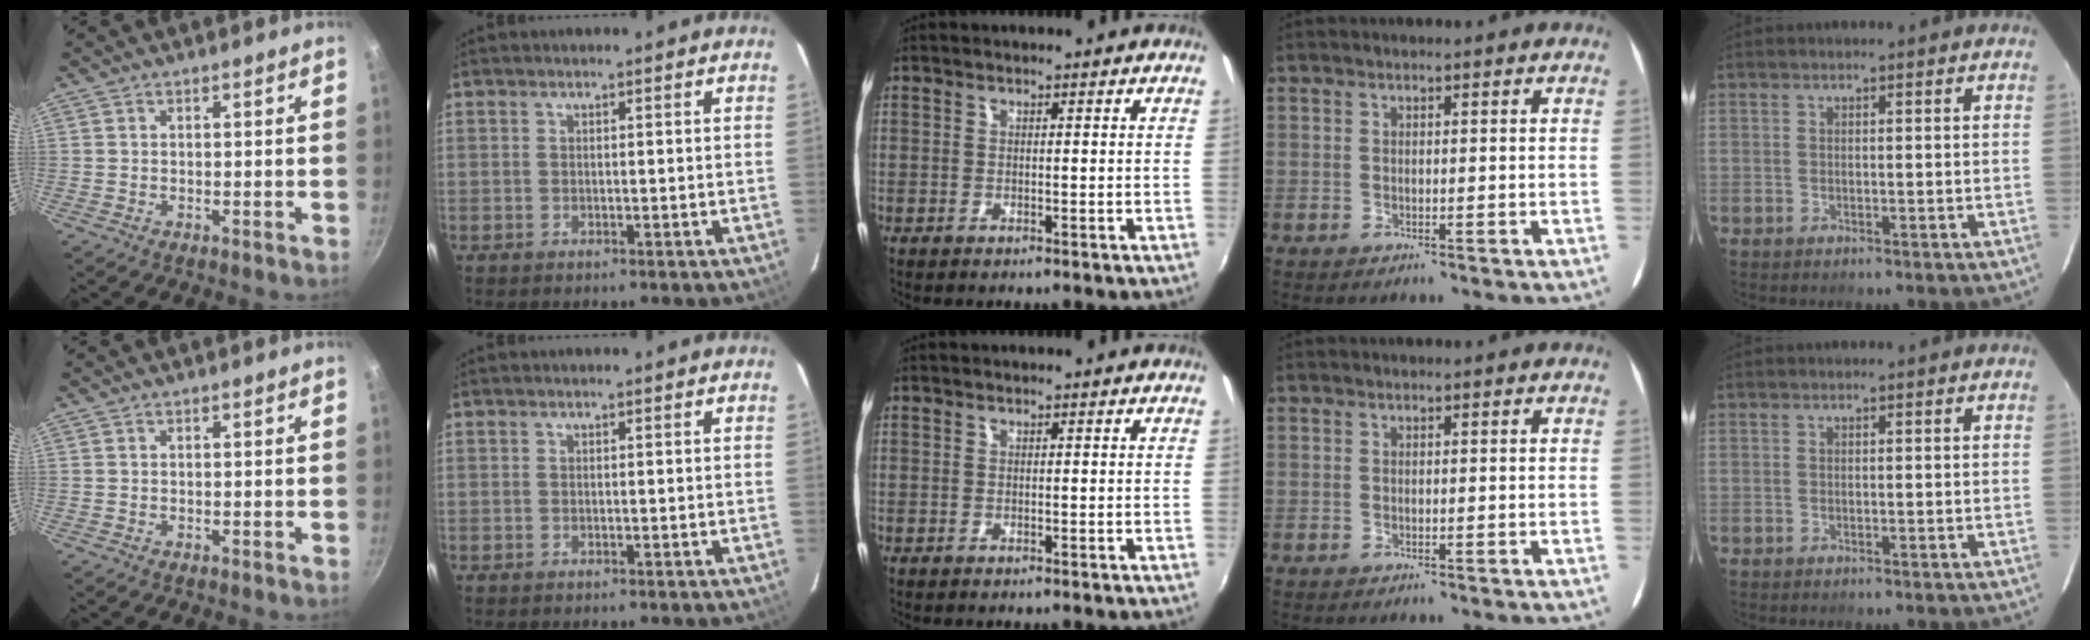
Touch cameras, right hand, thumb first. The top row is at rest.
{}